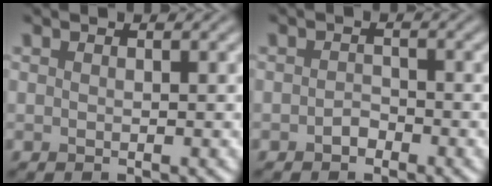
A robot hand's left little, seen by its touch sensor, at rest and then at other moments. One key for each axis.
{"total": 1.1, "fx": -0.7, "fy": 0.7, "fz": 0.5, "tx": -0.009, "ty": 0.002, "tz": -0.014}